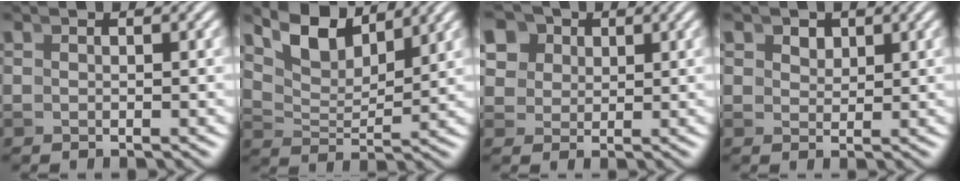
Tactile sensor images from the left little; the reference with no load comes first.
{"total": 5.6, "force": [4.3, 1.9, 3.1], "torque": [-0.058, -0.002, 0.076]}
{"total": 7.1, "force": [3.5, 5.3, 3.1], "torque": [-0.060, 0.010, 0.056]}
{"total": 1.1, "force": [1.0, 0.2, 0.3], "torque": [0.005, -0.006, 0.028]}